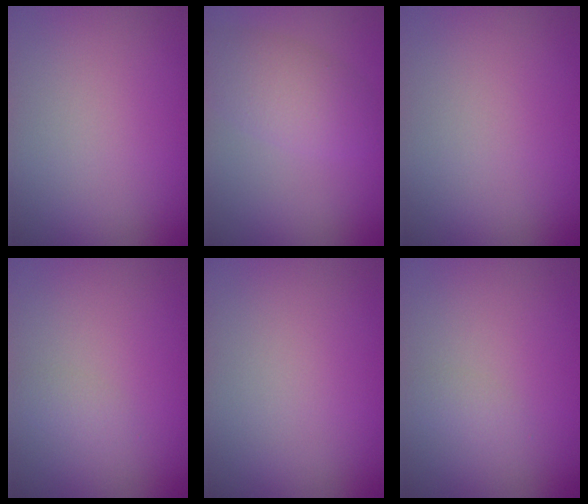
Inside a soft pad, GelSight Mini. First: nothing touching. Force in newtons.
{"total": 4.1, "press": 4.1, "slide": 0.1}
{"total": 0.0}
{"total": 0.8, "press": 0.8, "slide": 0.0}
{"total": 0.0}
{"total": 0.8, "press": 0.8, "slide": 0.0}